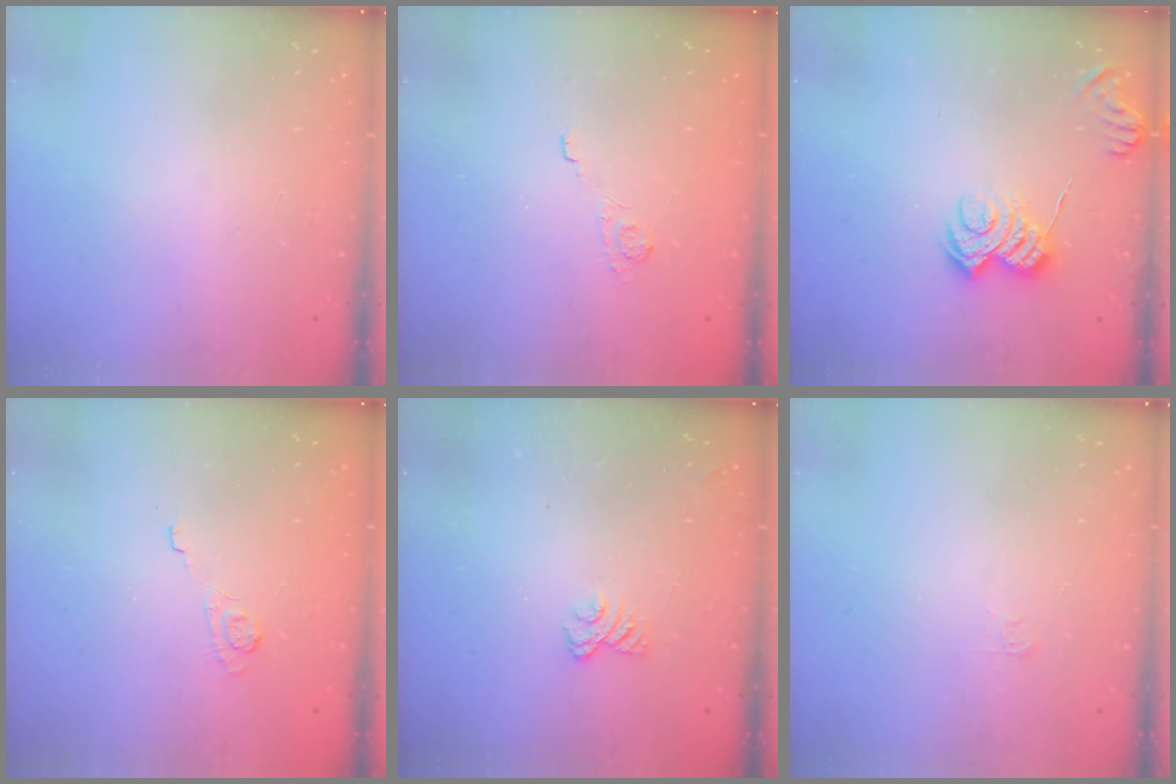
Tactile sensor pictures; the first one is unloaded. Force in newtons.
{"total": 1.9, "press": 1.3, "slide": 1.3}
{"total": 5.4, "press": 5.4, "slide": 0.9}
{"total": 2.6, "press": 2.2, "slide": 1.5}
{"total": 2.6, "press": 2.2, "slide": 1.3}
{"total": 2.8, "press": 2.8, "slide": 0.4}